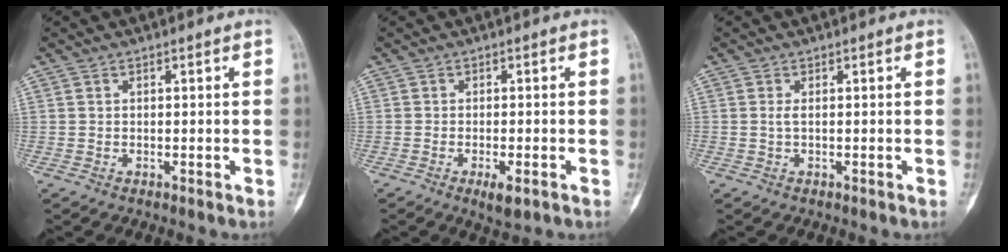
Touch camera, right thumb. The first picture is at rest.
{"total": 3.6, "force": [-1.7, 1.2, 2.9], "torque": [-0.049, -0.002, -0.022]}
{"total": 0.9, "force": [0.1, 0.3, 0.9], "torque": [-0.024, -0.002, 0.003]}